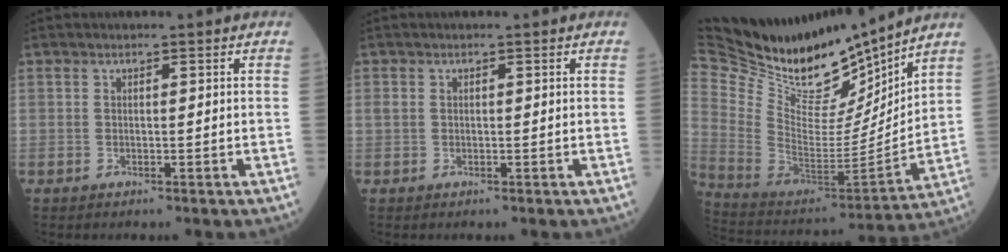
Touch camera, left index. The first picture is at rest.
{"total": 0.6, "force": [0.0, 0.5, 0.3], "torque": [-0.009, 0.005, 0.001]}
{"total": 23.8, "force": [21.1, 5.4, 9.4], "torque": [-0.193, -0.031, 0.367]}